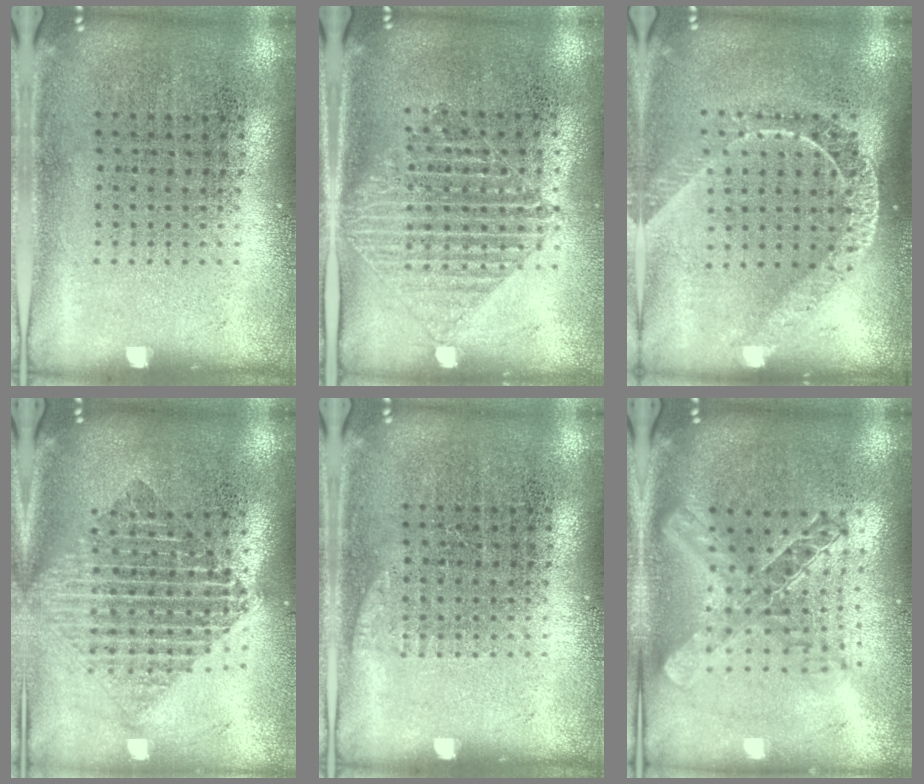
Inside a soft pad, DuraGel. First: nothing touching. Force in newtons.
{"total": 1.4, "press": 1.2, "slide": 0.6}
{"total": 1.6, "press": 1.5, "slide": 0.7}
{"total": 1.9, "press": 1.6, "slide": 1.1}
{"total": 0.7, "press": 0.7, "slide": 0.2}
{"total": 2.0, "press": 1.7, "slide": 1.0}